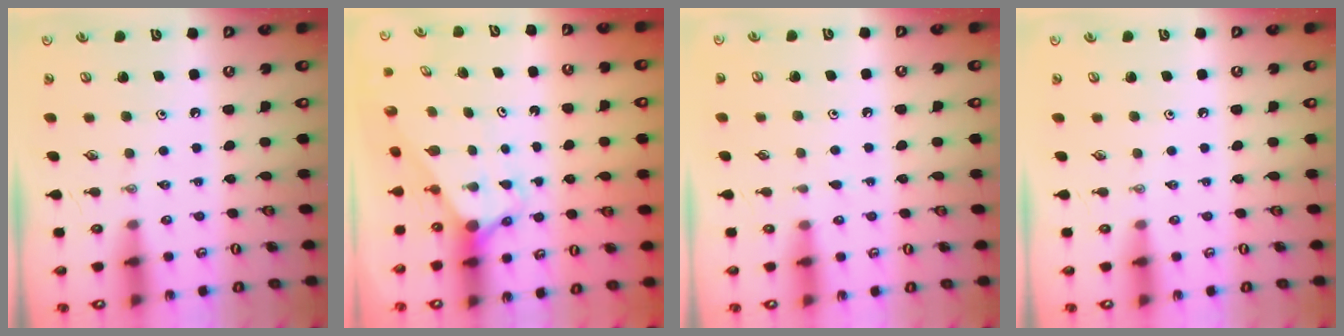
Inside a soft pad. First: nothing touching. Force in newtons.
{"total": 2.7, "press": 2.7, "slide": 0.0}
{"total": 1.6, "press": 1.6, "slide": 0.3}
{"total": 0.0}